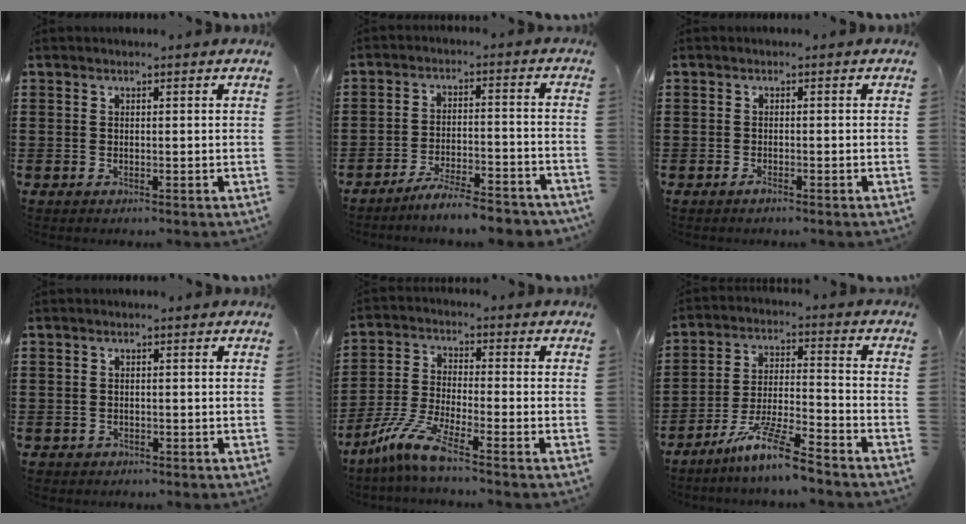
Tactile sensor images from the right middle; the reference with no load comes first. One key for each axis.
{"total": 5.9, "fx": -5.5, "fy": -0.1, "fz": 2.2, "tx": -0.048, "ty": -0.012, "tz": -0.107}
{"total": 0.8, "fx": -0.6, "fy": 0.1, "fz": 0.4, "tx": -0.010, "ty": -0.006, "tz": -0.011}
{"total": 0.6, "fx": -0.4, "fy": 0.4, "fz": 0.0, "tx": -0.002, "ty": 0.003, "tz": -0.010}
{"total": 7.7, "fx": -5.7, "fy": 0.5, "fz": 5.2, "tx": -0.132, "ty": -0.020, "tz": -0.118}
{"total": 9.8, "fx": -7.7, "fy": 0.5, "fz": 6.0, "tx": -0.122, "ty": -0.001, "tz": -0.150}